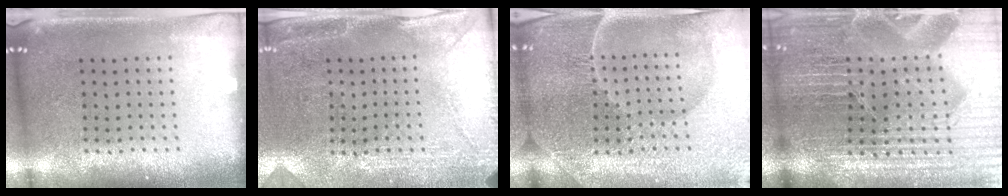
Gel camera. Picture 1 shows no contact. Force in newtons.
{"total": 3.0, "press": 2.8, "slide": 1.0}
{"total": 5.3, "press": 4.9, "slide": 1.8}
{"total": 5.7, "press": 5.3, "slide": 2.2}